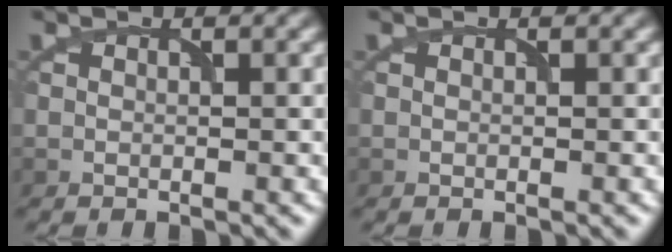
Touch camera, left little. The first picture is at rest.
{"total": 0.0}